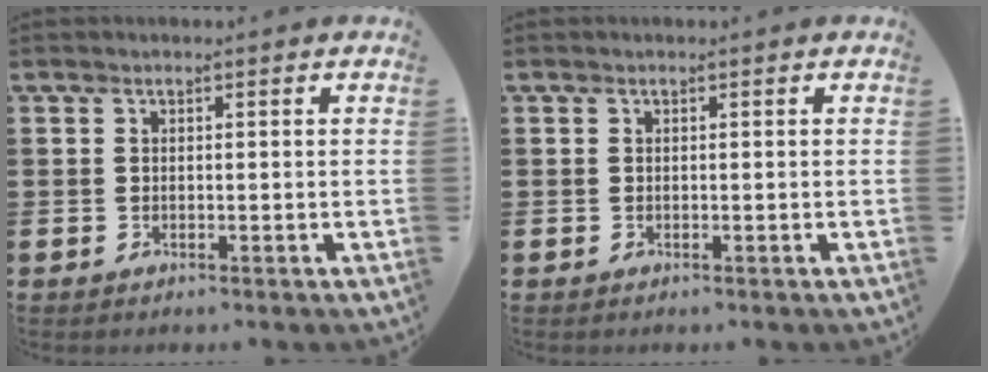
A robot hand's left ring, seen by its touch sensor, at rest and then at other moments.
{"total": 0.0}